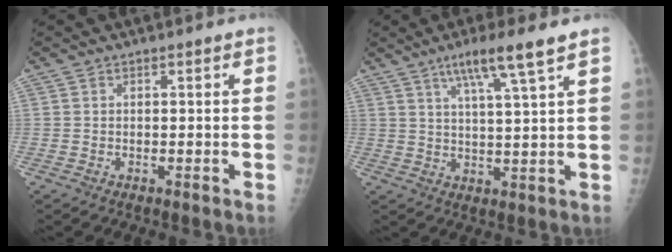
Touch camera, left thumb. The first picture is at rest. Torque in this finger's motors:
{"motor_torque": [1.32, 0.10, 0.55, -0.32, 0.20]}